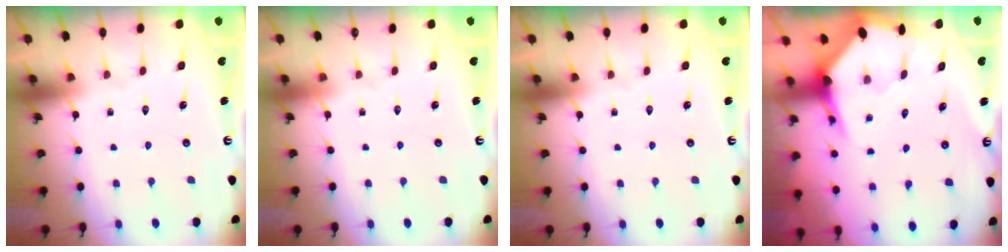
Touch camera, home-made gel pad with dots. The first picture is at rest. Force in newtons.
{"total": 0.0}
{"total": 0.0}
{"total": 4.9, "press": 4.9, "slide": 0.6}